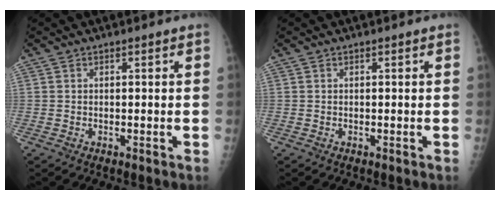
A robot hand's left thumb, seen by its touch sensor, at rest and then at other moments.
{"total": 0.0}